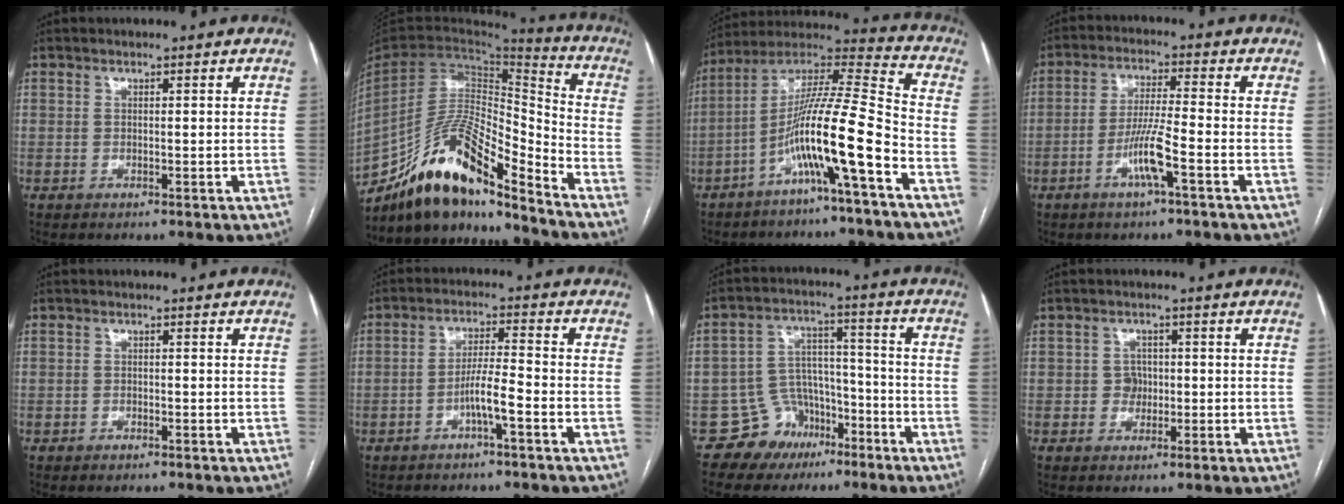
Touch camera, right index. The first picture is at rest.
{"total": 17.8, "force": [-14.3, 3.1, 10.1], "torque": [-0.193, 0.025, -0.260]}
{"total": 14.5, "force": [-6.2, -0.4, 13.1], "torque": [-0.242, 0.008, -0.117]}
{"total": 6.4, "force": [-2.7, -0.2, 5.8], "torque": [-0.117, -0.002, -0.054]}
{"total": 0.7, "force": [-0.5, 0.3, 0.4], "torque": [-0.009, -0.001, -0.005]}
{"total": 4.6, "force": [-2.2, 0.0, 4.1], "torque": [-0.079, 0.007, -0.040]}
{"total": 8.3, "force": [-5.2, 6.3, 1.0], "torque": [-0.010, 0.036, -0.080]}
{"total": 2.4, "force": [-0.1, 2.2, 0.7], "torque": [-0.006, 0.006, -0.001]}